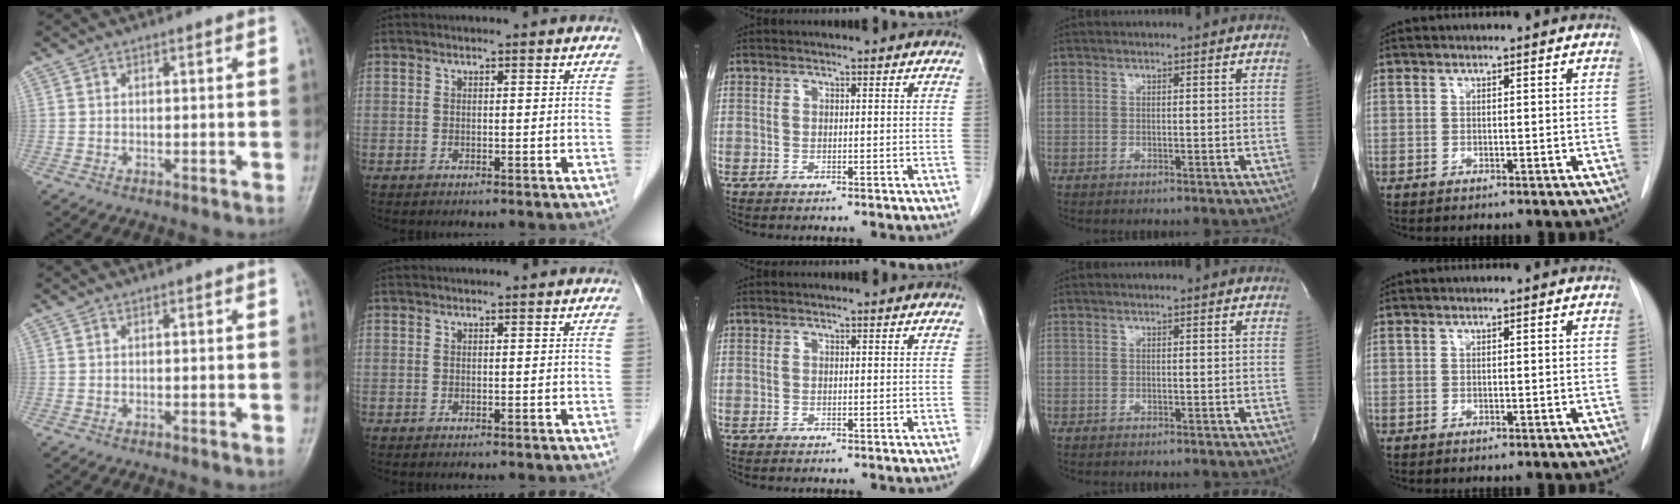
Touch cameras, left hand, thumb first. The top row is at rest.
{}